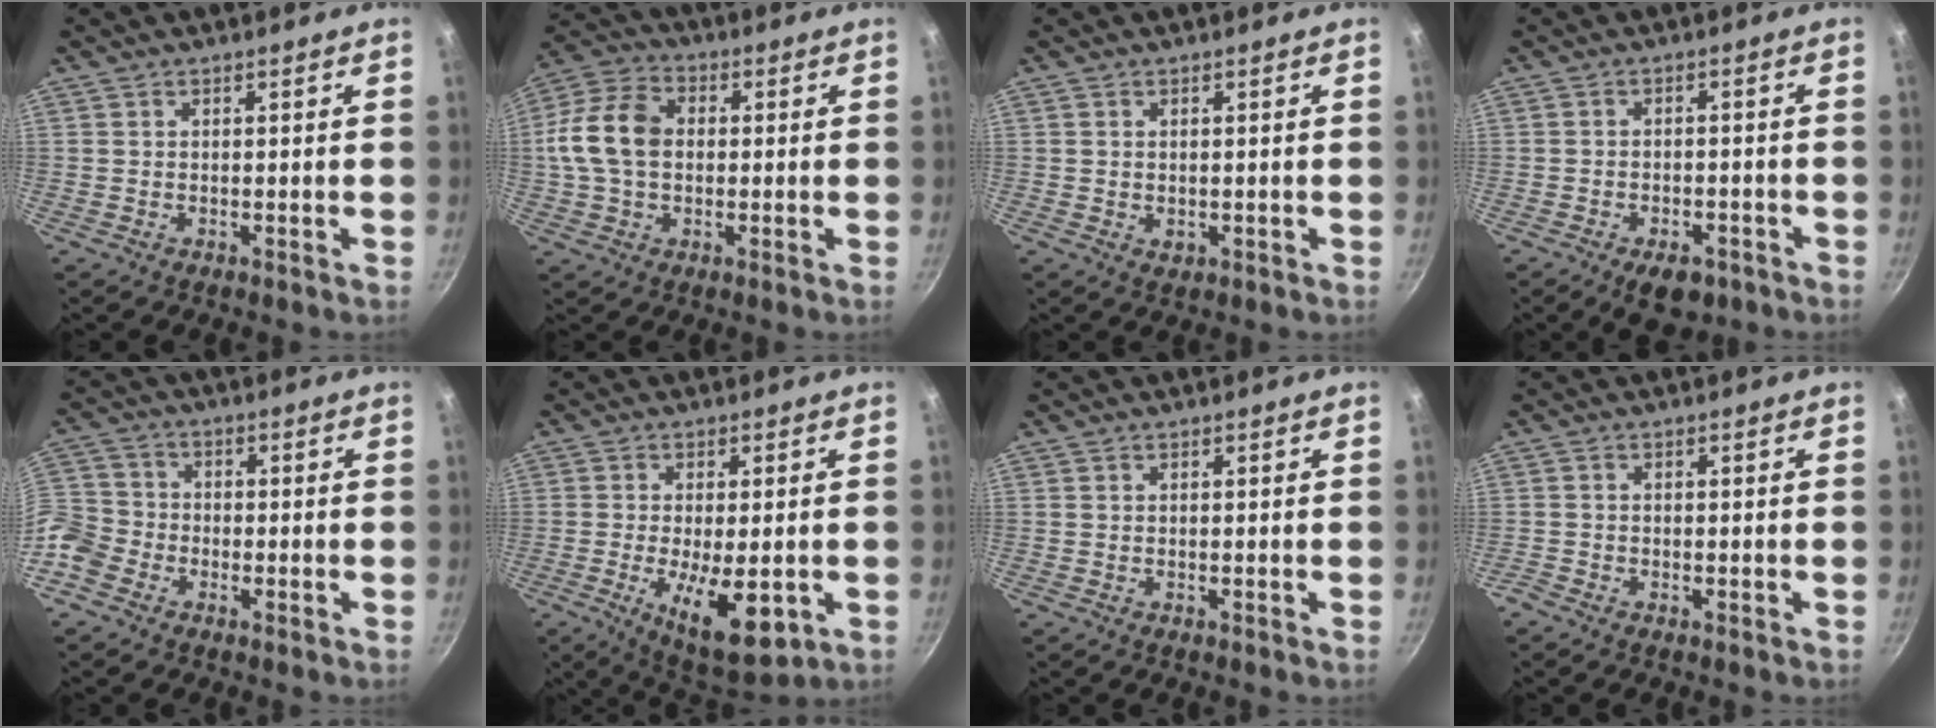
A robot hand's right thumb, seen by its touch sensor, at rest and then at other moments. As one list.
[{"total": 12.4, "force": [0.5, 8.8, 8.7], "torque": [-0.151, 0.026, -0.004]}, {"total": 1.3, "force": [0.1, 1.0, 0.8], "torque": [-0.011, -0.001, 0.003]}, {"total": 6.7, "force": [-3.3, 3.7, 4.5], "torque": [-0.050, 0.014, -0.037]}, {"total": 9.0, "force": [-4.2, 7.0, 3.7], "torque": [-0.062, 0.040, -0.101]}, {"total": 12.2, "force": [-3.0, 4.7, 10.8], "torque": [-0.161, -0.008, -0.036]}, {"total": 0.0}, {"total": 1.0, "force": [-0.9, 0.4, 0.3], "torque": [-0.016, 0.002, -0.022]}]